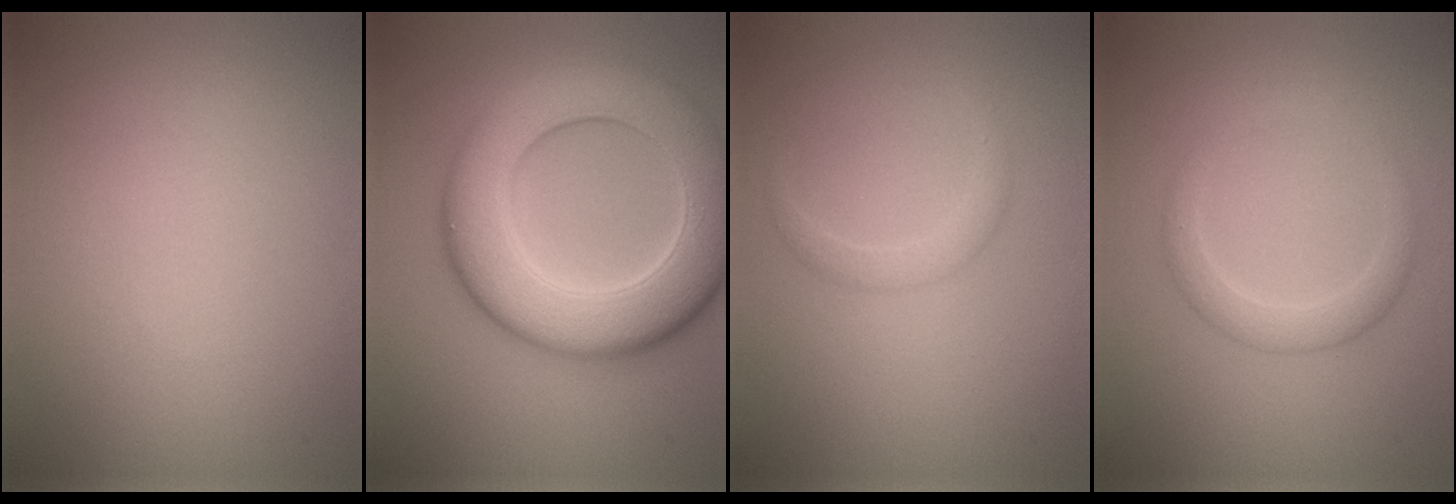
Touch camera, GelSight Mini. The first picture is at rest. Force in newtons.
{"total": 11.2, "press": 11.2, "slide": 0.1}
{"total": 1.3, "press": 1.3, "slide": 0.2}
{"total": 2.1, "press": 2.1, "slide": 0.1}